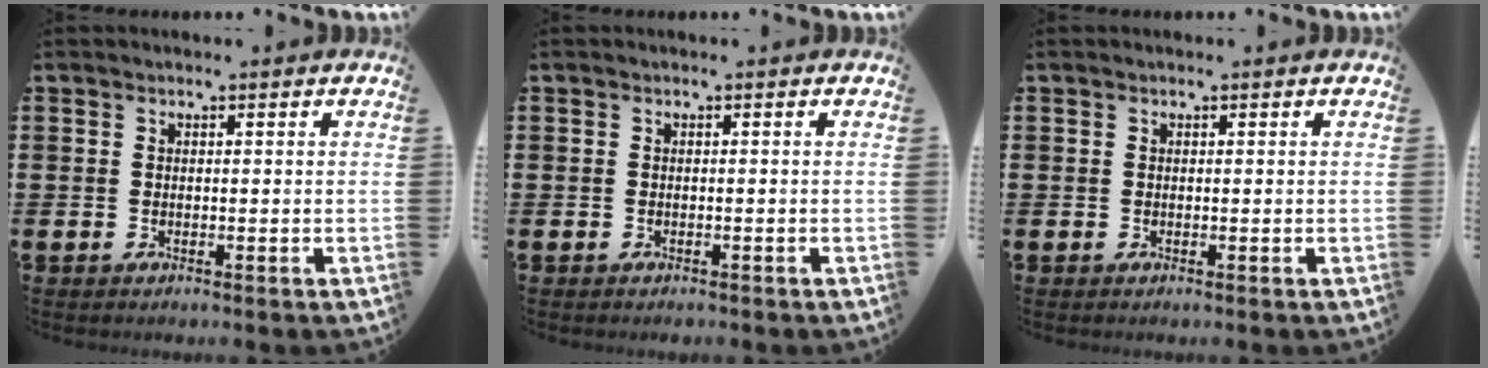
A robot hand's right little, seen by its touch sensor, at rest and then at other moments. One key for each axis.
{"total": 0.0}
{"total": 0.0}